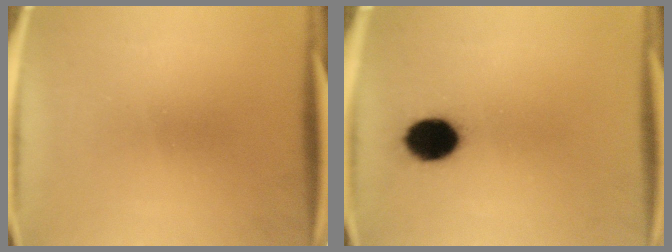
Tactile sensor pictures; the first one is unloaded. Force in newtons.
{"total": 9.4}